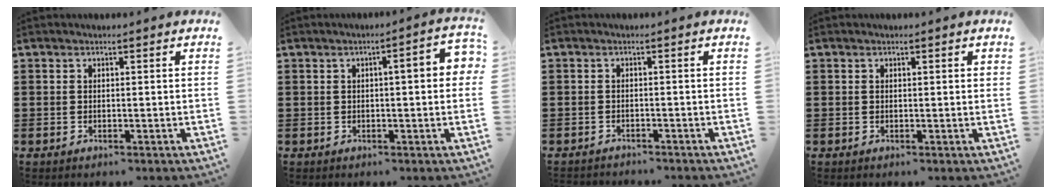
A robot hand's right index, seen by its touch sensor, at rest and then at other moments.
{"total": 4.1, "force": [0.4, 0.7, 4.0], "torque": [-0.055, 0.000, -0.001]}
{"total": 1.2, "force": [-1.2, 0.2, -0.2], "torque": [0.000, 0.005, -0.028]}
{"total": 0.0}